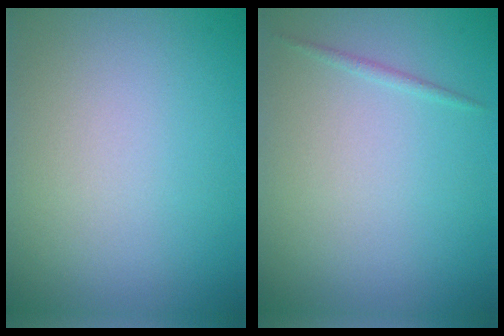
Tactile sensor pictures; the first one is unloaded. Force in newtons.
{"total": 0.6, "press": 0.6, "slide": 0.1}